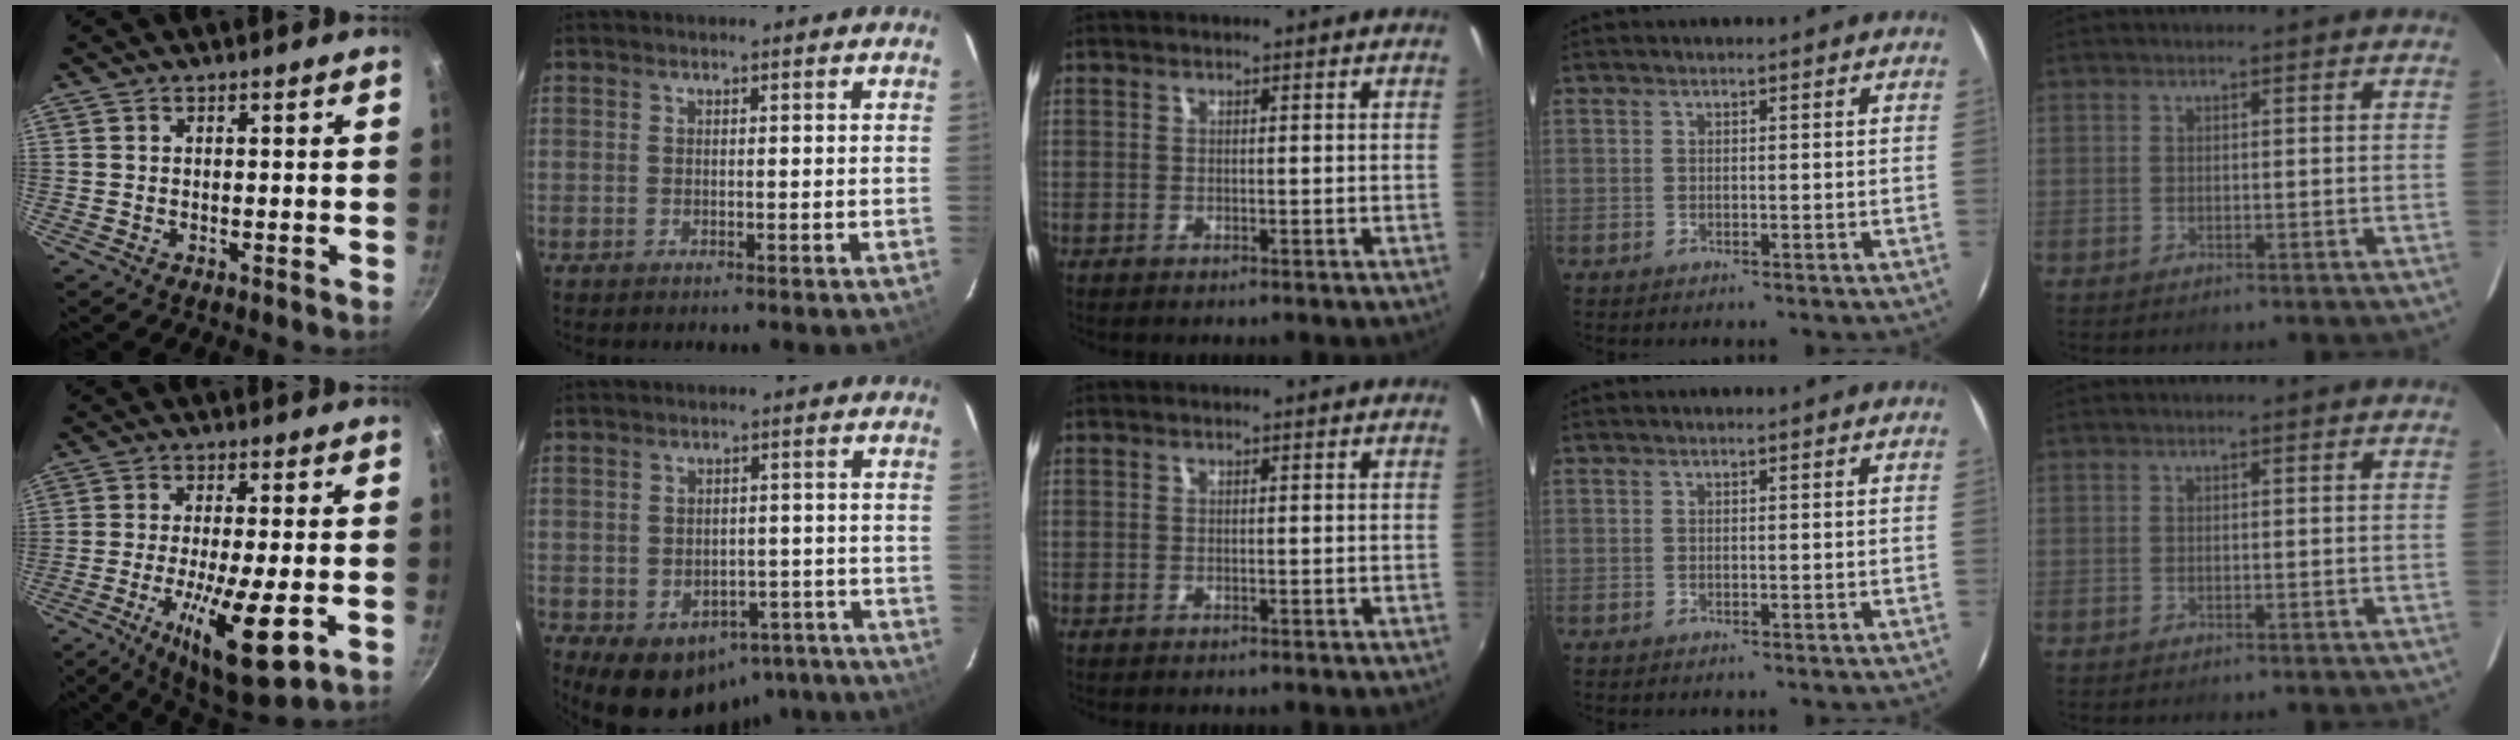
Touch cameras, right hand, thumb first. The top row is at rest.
{"thumb": {"total": 15.7, "force": [-5.2, 4.0, 14.2], "torque": [-0.237, 0.000, -0.083]}, "index": {"total": 14.0, "force": [-9.8, 9.0, 4.5], "torque": [-0.085, 0.027, -0.090]}}